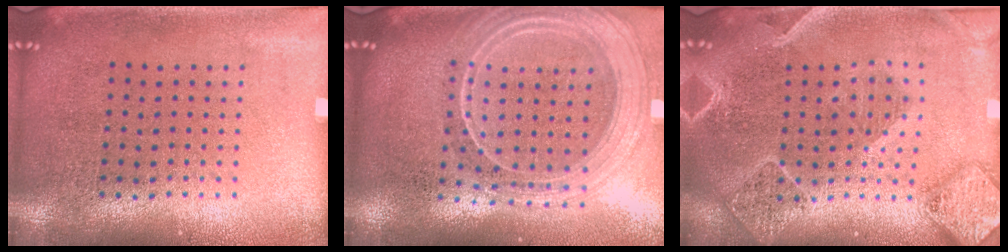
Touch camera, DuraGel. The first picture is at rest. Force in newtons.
{"total": 2.4, "press": 2.1, "slide": 1.2}
{"total": 2.4, "press": 2.2, "slide": 0.8}